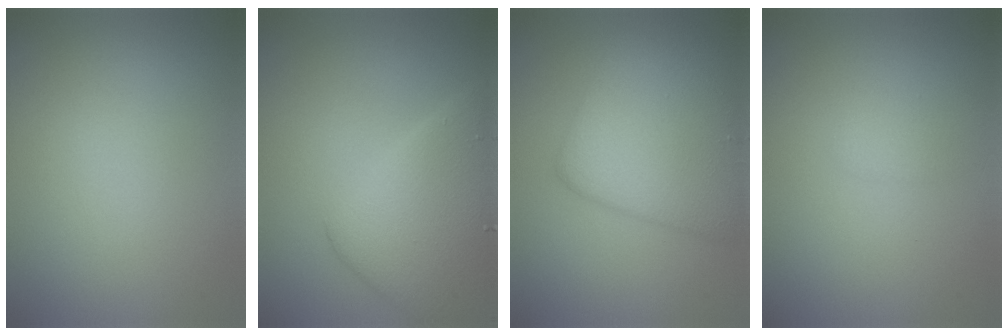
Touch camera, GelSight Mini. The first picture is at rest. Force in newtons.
{"total": 7.1, "press": 7.1, "slide": 0.1}
{"total": 6.5, "press": 6.5, "slide": 0.3}
{"total": 0.9, "press": 0.9, "slide": 0.1}